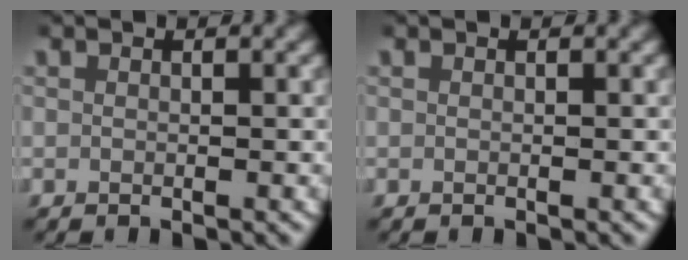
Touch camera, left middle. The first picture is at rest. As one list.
[{"total": 0.0}]